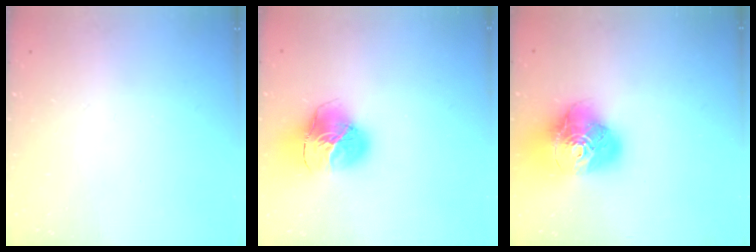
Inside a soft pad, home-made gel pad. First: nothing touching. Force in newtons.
{"total": 16.2, "press": 16.1, "slide": 1.6}
{"total": 19.4, "press": 19.3, "slide": 2.3}